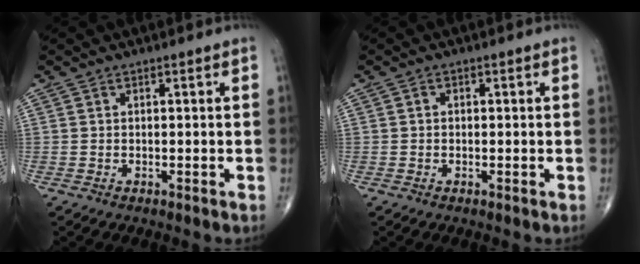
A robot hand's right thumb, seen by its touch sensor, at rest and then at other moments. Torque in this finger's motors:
{"motor_torque": [0.00, -0.22, 0.03, -0.04, 0.04]}